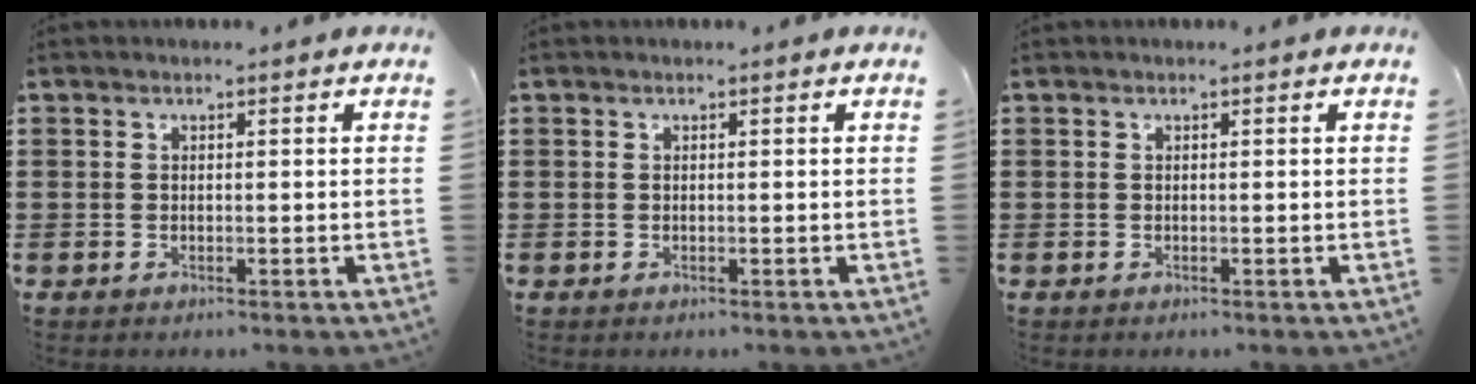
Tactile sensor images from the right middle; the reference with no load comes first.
{"total": 0.0}
{"total": 0.0}